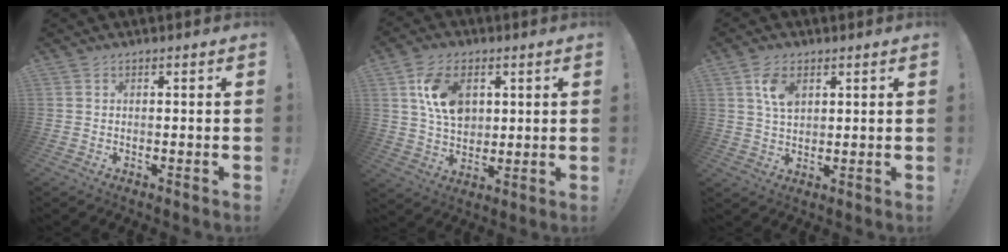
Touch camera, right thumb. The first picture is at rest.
{"total": 12.8, "force": [4.1, 8.9, 8.2], "torque": [-0.141, -0.001, 0.078]}
{"total": 7.0, "force": [2.8, 4.3, 4.7], "torque": [-0.073, -0.006, 0.051]}